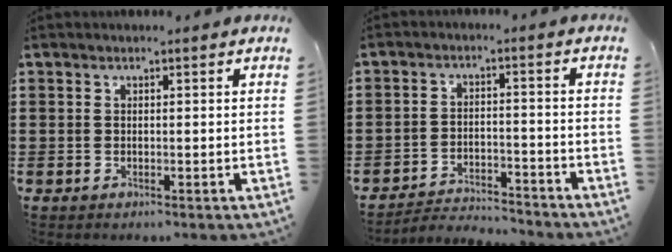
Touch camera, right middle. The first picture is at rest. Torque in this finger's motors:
{"motor_torque": [-1.46, -0.55, -0.80, -0.18]}